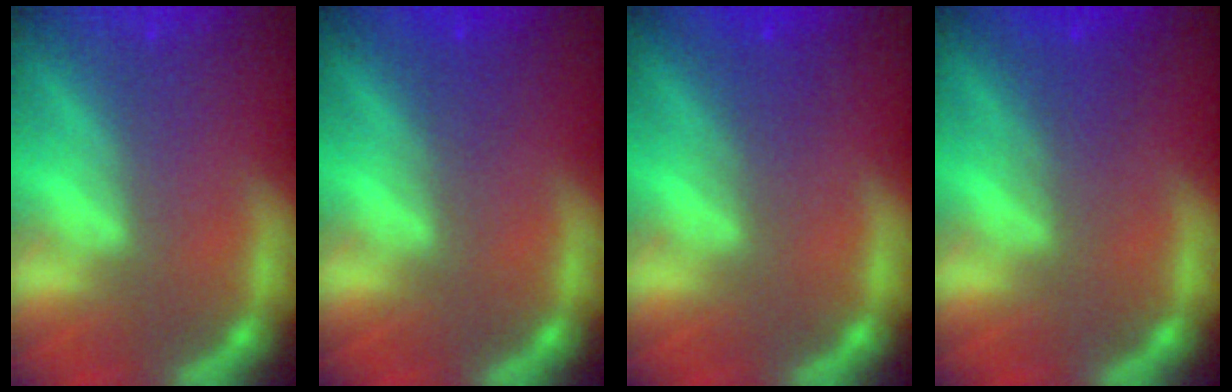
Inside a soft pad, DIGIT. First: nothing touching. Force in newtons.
{"total": 1.5}
{"total": 2.0}
{"total": 2.5}